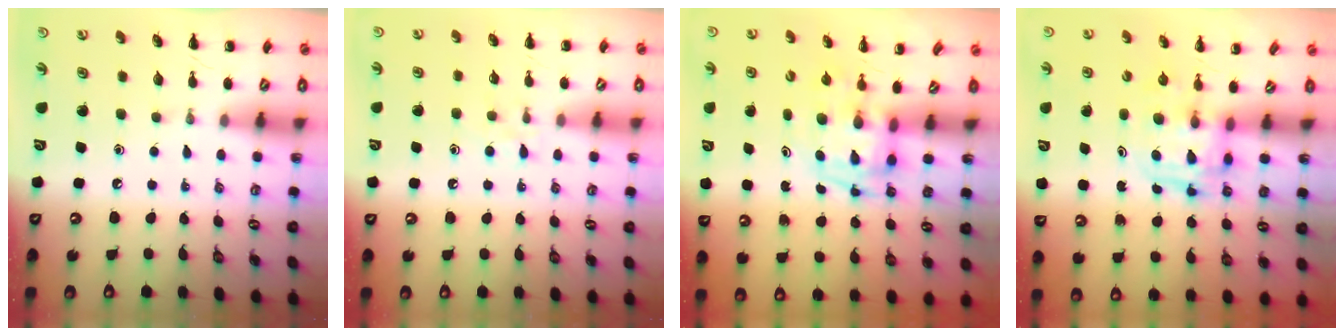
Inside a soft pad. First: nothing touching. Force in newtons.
{"total": 5.9, "press": 5.5, "slide": 2.0}
{"total": 4.0, "press": 3.9, "slide": 0.7}
{"total": 3.3, "press": 3.3, "slide": 0.5}